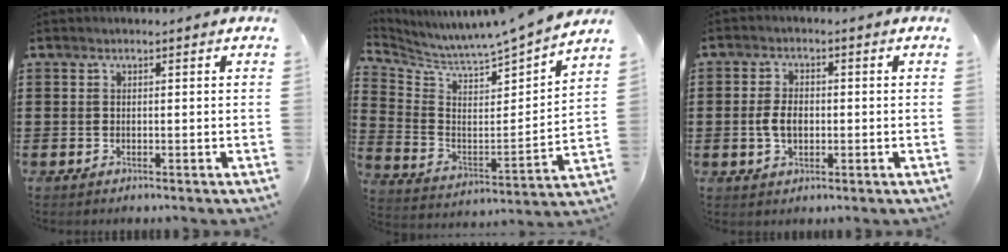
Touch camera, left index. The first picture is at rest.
{"total": 5.4, "force": [5.3, -0.9, 0.6], "torque": [-0.045, -0.068, 0.080]}
{"total": 4.2, "force": [-0.5, 2.5, 3.3], "torque": [-0.078, 0.001, -0.015]}